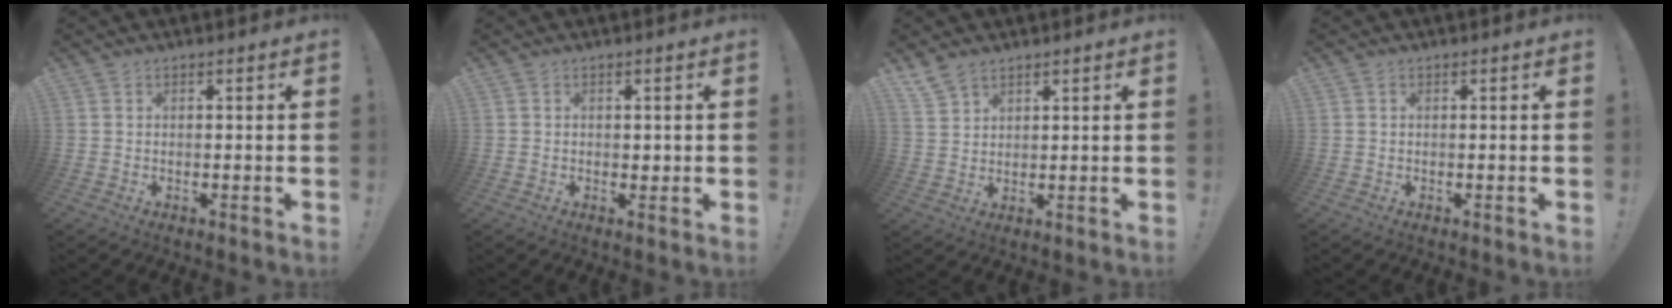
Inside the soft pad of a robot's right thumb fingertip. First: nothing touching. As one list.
[{"total": 1.1, "force": [0.2, 0.9, 0.5], "torque": [0.000, 0.000, 0.002]}, {"total": 4.8, "force": [3.9, 2.3, 1.5], "torque": [-0.031, -0.018, 0.076]}, {"total": 0.0}]